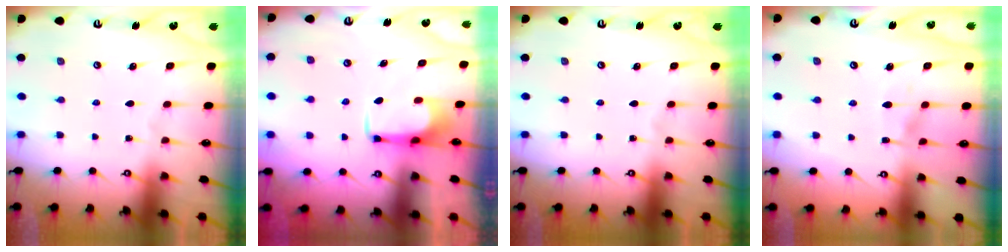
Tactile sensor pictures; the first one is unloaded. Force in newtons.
{"total": 2.2, "press": 2.1, "slide": 0.4}
{"total": 0.0}
{"total": 5.2, "press": 5.2, "slide": 0.3}